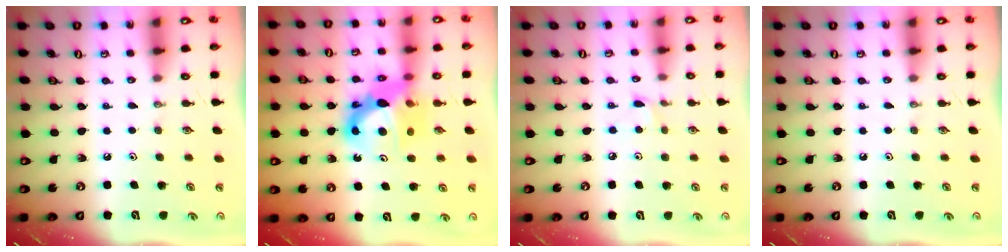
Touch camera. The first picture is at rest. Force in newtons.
{"total": 12.0, "press": 11.9, "slide": 1.0}
{"total": 3.1, "press": 3.1, "slide": 0.4}
{"total": 0.0}